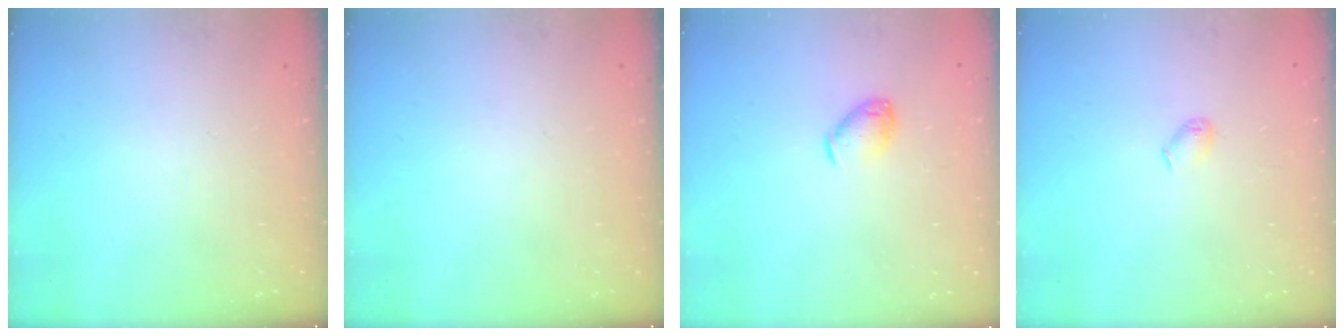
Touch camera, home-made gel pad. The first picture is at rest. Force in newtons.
{"total": 0.0}
{"total": 6.8, "press": 6.8, "slide": 1.1}
{"total": 5.0, "press": 4.9, "slide": 0.6}